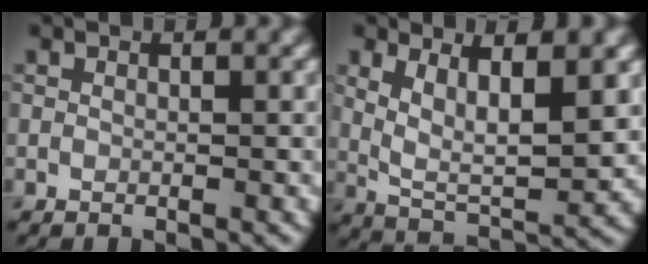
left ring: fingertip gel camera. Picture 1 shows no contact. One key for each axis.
{"total": 6.0, "fx": 2.4, "fy": 2.6, "fz": 4.9, "tx": -0.097, "ty": -0.013, "tz": 0.047}